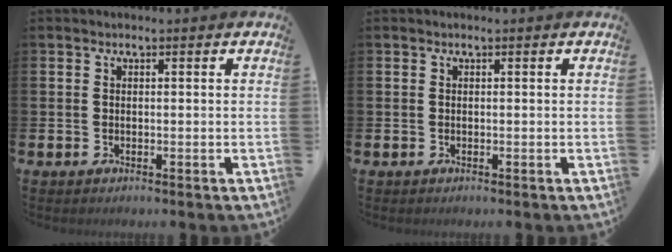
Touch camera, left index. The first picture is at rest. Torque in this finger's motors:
{"motor_torque": [0.01, 0.00, 0.00, 0.00]}